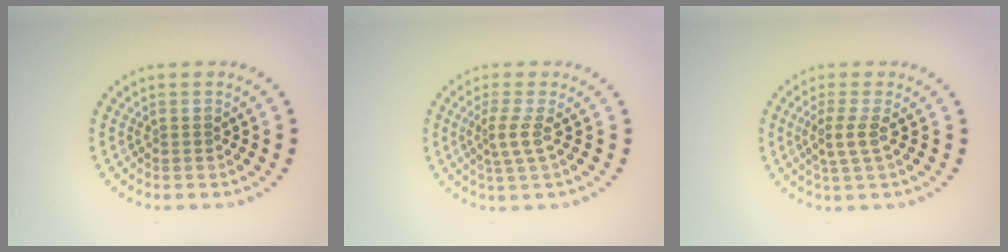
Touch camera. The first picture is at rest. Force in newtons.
{"total": 2.1, "press": 1.4, "slide": 1.5}
{"total": 2.0, "press": 1.6, "slide": 1.3}